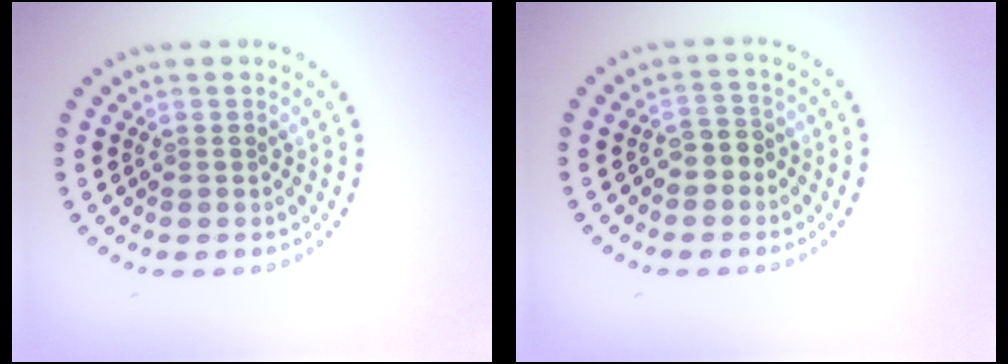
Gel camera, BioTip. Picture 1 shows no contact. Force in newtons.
{"total": 1.9, "press": 1.7, "slide": 0.8}